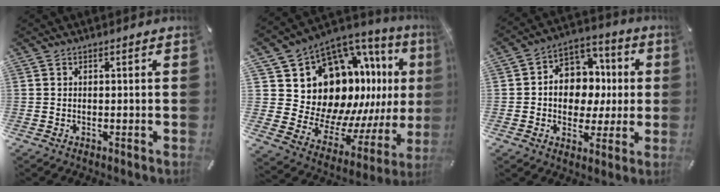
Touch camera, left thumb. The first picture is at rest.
{"total": 15.2, "force": [5.9, 12.0, 7.1], "torque": [-0.131, -0.101, 0.134]}
{"total": 11.1, "force": [-0.4, 10.1, 4.5], "torque": [-0.067, 0.011, 0.003]}